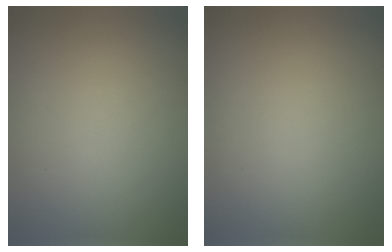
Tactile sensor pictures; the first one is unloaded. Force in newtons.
{"total": 0.0}